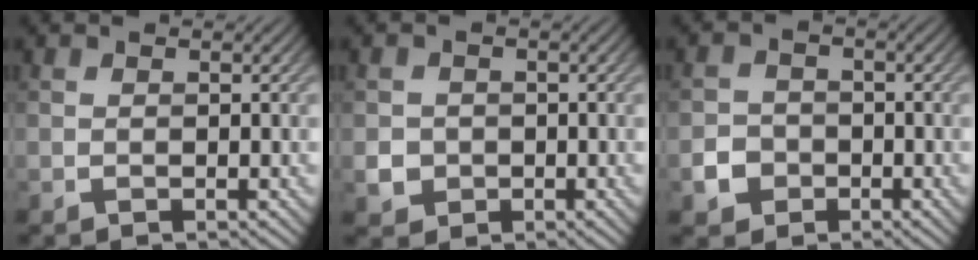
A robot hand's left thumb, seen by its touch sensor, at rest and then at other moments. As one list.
[{"total": 2.7, "force": [-0.6, 2.5, 0.7], "torque": [-0.013, -0.007, -0.011]}, {"total": 3.5, "force": [-1.6, 3.0, 1.0], "torque": [-0.017, -0.006, -0.034]}]